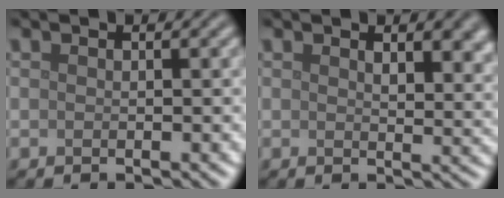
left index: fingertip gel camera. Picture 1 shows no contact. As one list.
[{"total": 4.3, "force": [1.9, 1.9, 3.4], "torque": [-0.041, -0.006, 0.034]}]